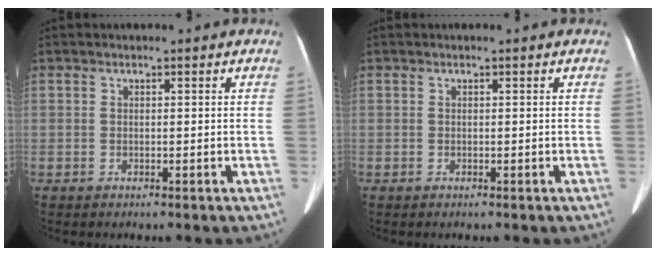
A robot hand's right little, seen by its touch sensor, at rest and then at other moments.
{"total": 0.0}